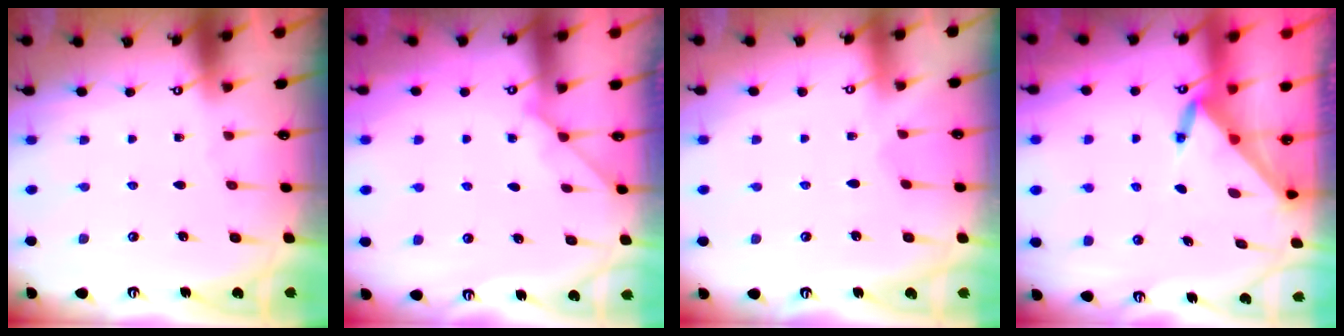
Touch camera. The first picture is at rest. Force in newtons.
{"total": 2.4, "press": 2.3, "slide": 0.4}
{"total": 2.4, "press": 2.4, "slide": 0.5}
{"total": 3.6, "press": 3.6, "slide": 0.4}